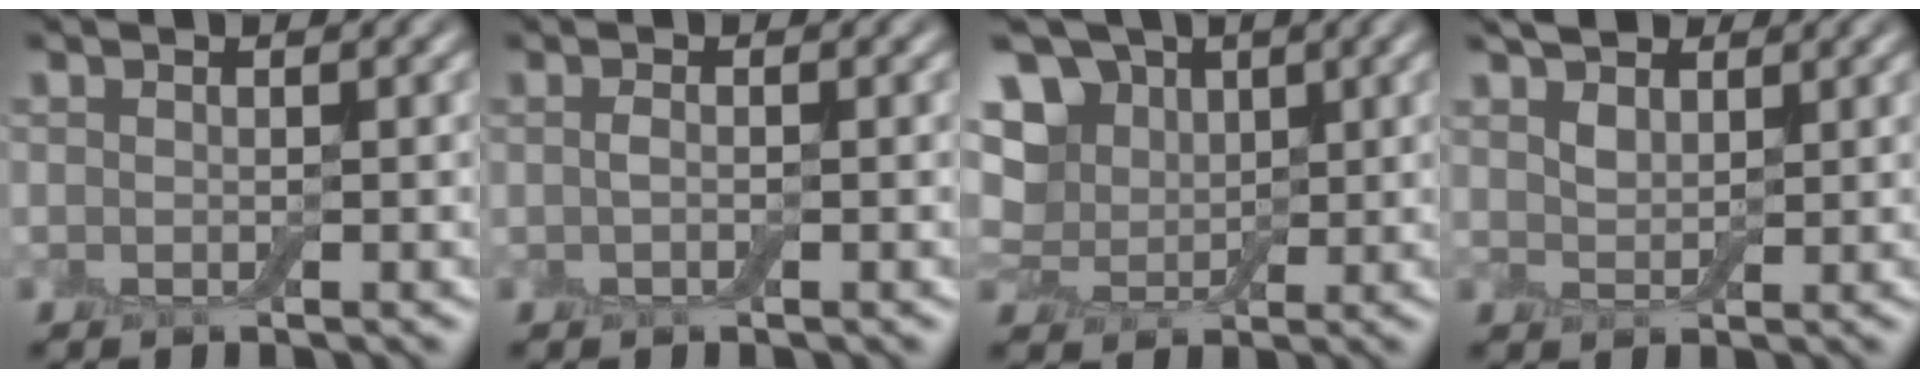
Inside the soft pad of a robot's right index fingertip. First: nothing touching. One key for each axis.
{"total": 0.8, "fx": 0.0, "fy": 0.2, "fz": 0.7, "tx": -0.018, "ty": -0.001, "tz": -0.001}
{"total": 8.1, "fx": 2.2, "fy": 6.3, "fz": 4.7, "tx": -0.083, "ty": 0.022, "tz": 0.011}
{"total": 2.7, "fx": 1.9, "fy": 1.5, "fz": 1.3, "tx": -0.032, "ty": 0.006, "tz": 0.036}